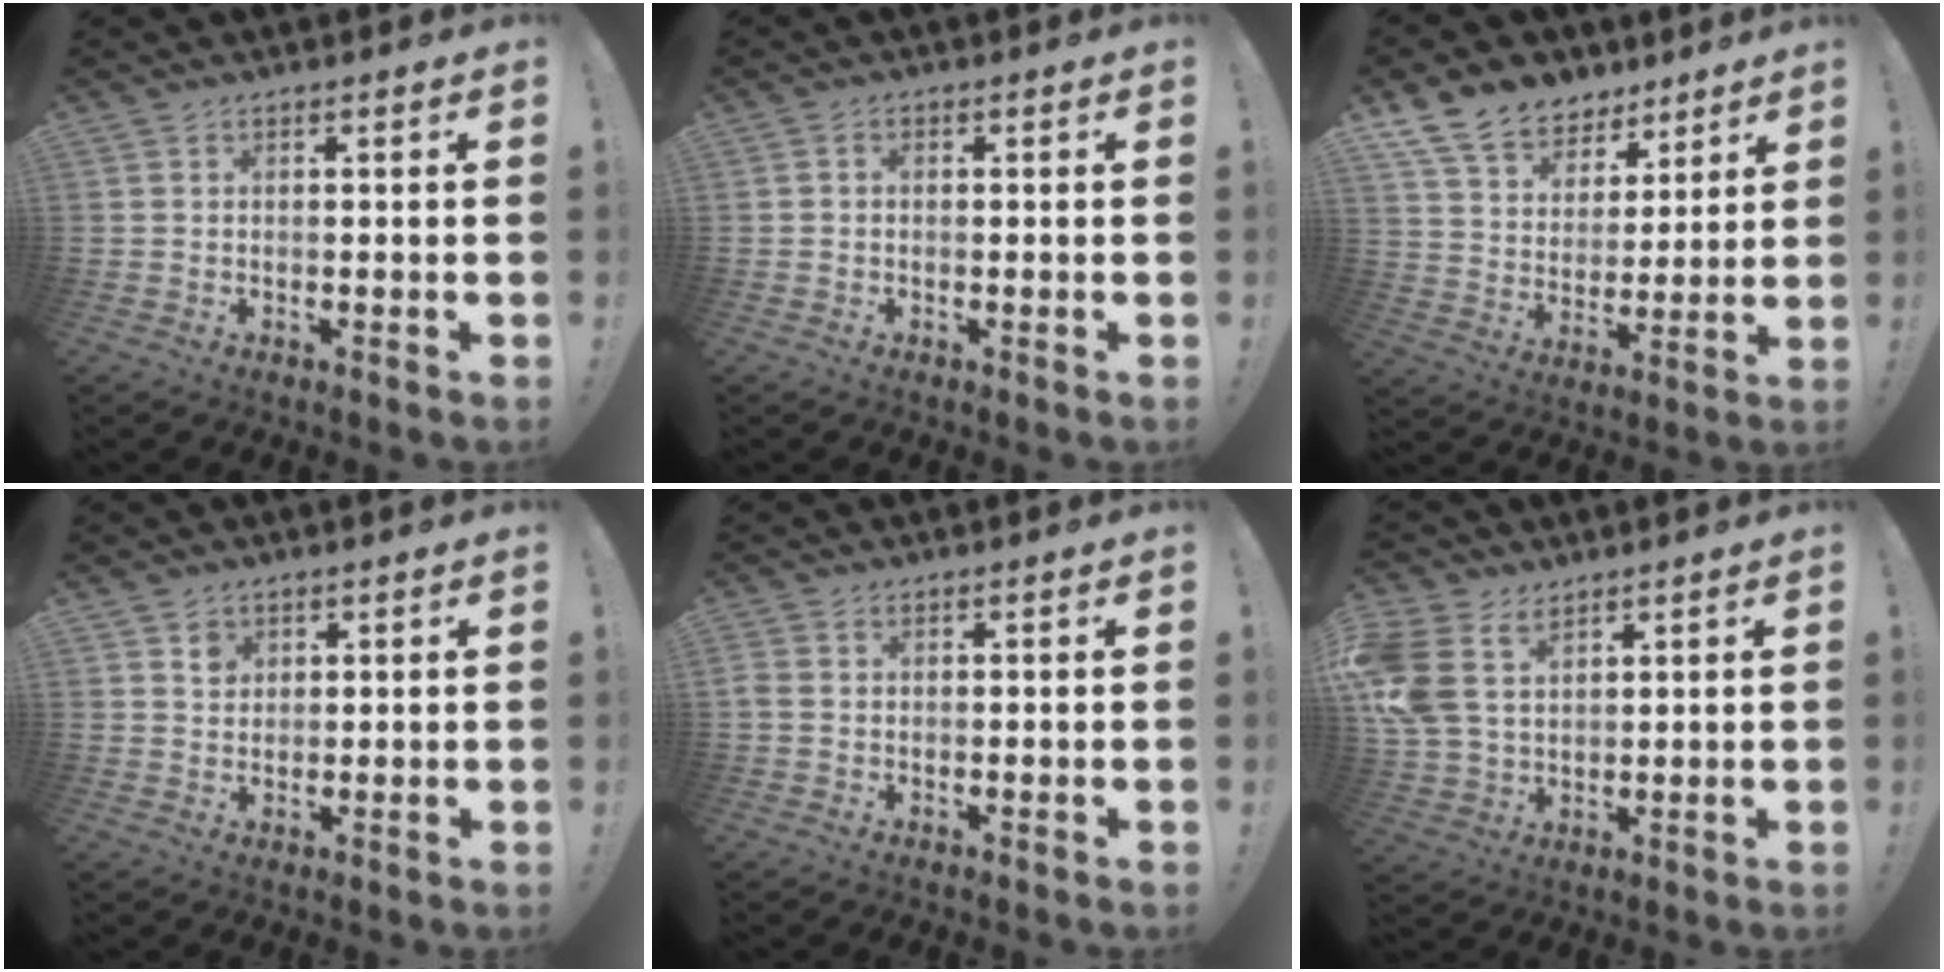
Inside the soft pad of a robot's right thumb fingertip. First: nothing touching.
{"total": 1.0, "force": [-0.4, 0.8, 0.5], "torque": [-0.017, 0.008, -0.006]}
{"total": 13.1, "force": [9.6, 8.1, 3.6], "torque": [-0.068, -0.066, 0.185]}
{"total": 3.0, "force": [1.7, 2.4, 0.5], "torque": [0.009, -0.011, 0.027]}
{"total": 2.1, "force": [0.0, 1.8, 1.0], "torque": [-0.021, 0.006, 0.002]}
{"total": 12.4, "force": [5.9, 8.7, 6.7], "torque": [-0.153, -0.024, 0.118]}